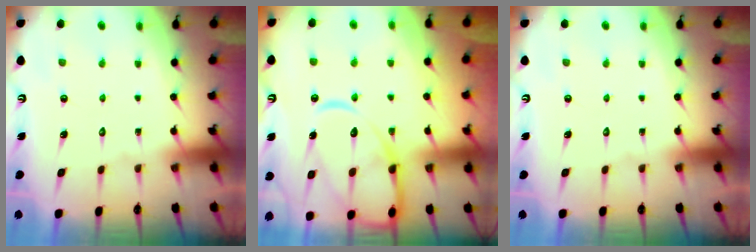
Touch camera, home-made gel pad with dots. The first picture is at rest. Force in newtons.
{"total": 14.7, "press": 14.7, "slide": 1.4}
{"total": 0.0}